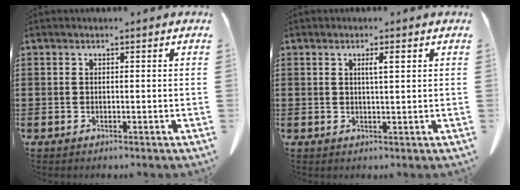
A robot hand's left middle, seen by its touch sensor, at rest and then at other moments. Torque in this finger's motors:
{"motor_torque": [1.07, 0.95, 0.09, 0.12]}